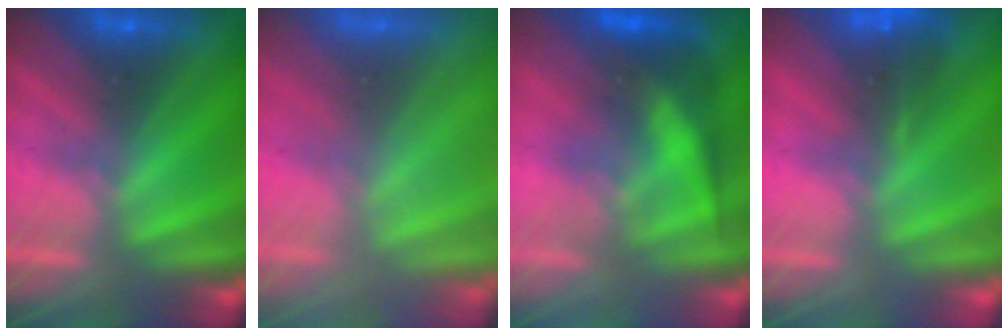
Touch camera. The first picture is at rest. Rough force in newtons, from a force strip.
{"total": 7.4}
{"total": 2.7}
{"total": 4.5}